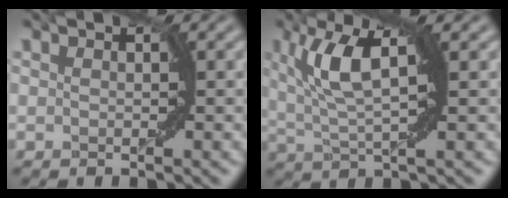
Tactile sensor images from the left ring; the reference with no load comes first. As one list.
[{"total": 6.2, "force": [2.0, 1.8, 5.6], "torque": [-0.116, 0.005, 0.038]}]